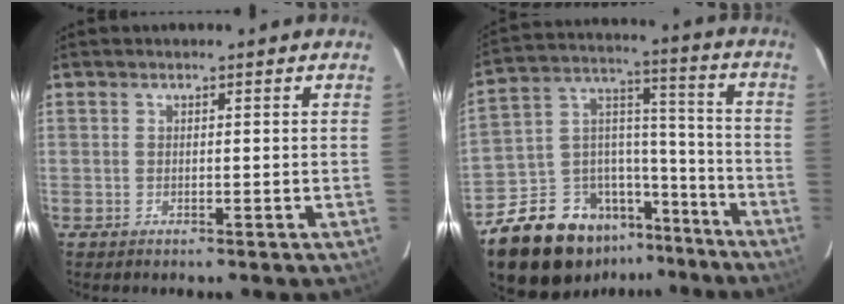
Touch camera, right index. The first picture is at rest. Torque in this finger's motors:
{"motor_torque": [1.08, -1.06, 0.41, 0.07]}